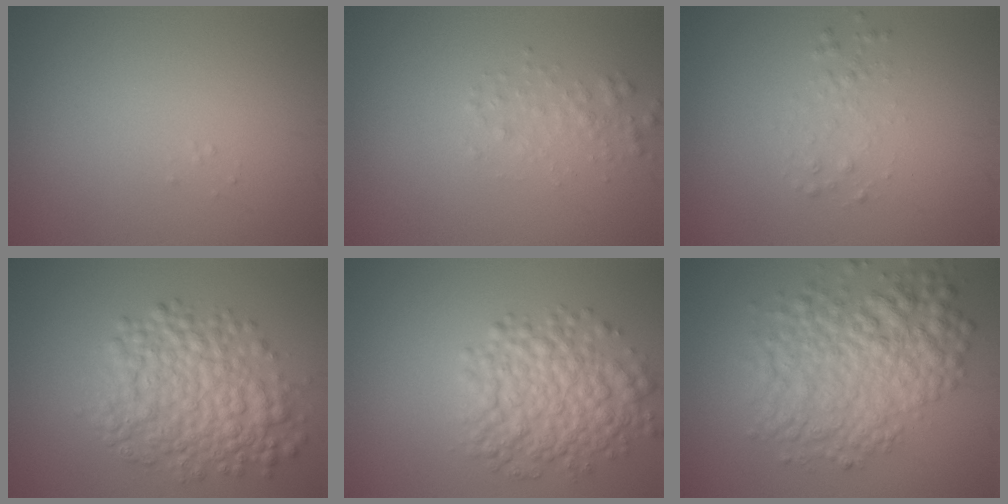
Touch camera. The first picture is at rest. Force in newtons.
{"total": 1.6, "press": 1.6, "slide": 0.0}
{"total": 1.2, "press": 1.2, "slide": 0.0}
{"total": 7.2, "press": 7.2, "slide": 0.1}
{"total": 5.8, "press": 5.8, "slide": 0.2}
{"total": 7.4, "press": 7.4, "slide": 0.1}